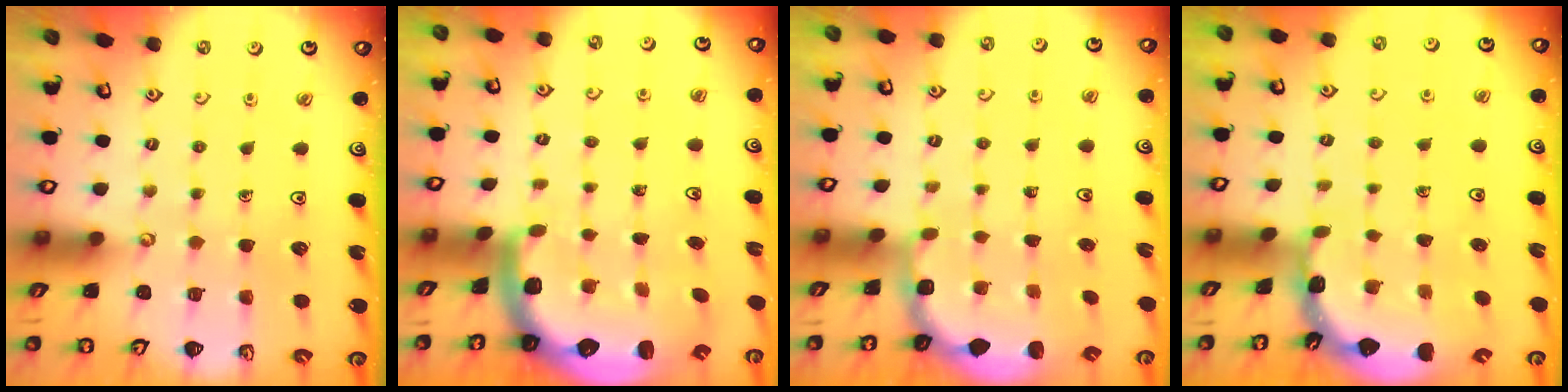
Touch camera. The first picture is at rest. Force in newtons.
{"total": 2.8, "press": 2.4, "slide": 1.4}
{"total": 1.9, "press": 1.8, "slide": 0.7}
{"total": 1.7, "press": 1.7, "slide": 0.2}